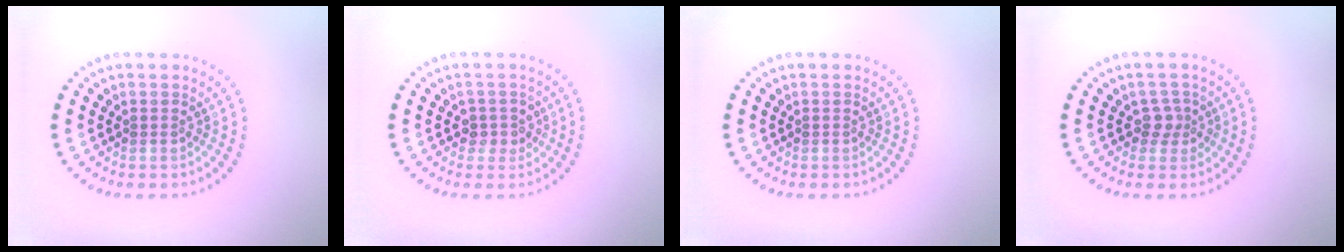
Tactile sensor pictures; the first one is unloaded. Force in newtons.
{"total": 1.8, "press": 1.5, "slide": 0.9}
{"total": 0.0}
{"total": 1.6, "press": 1.2, "slide": 1.0}